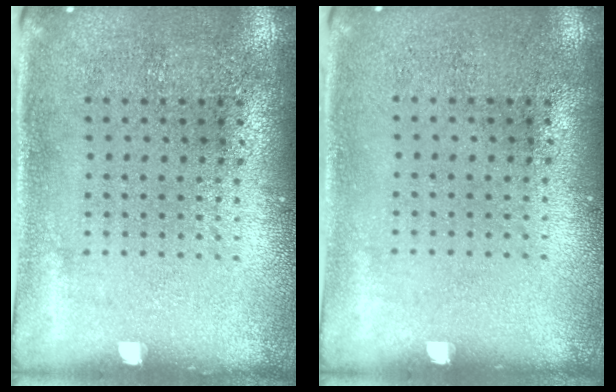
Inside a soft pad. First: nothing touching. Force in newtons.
{"total": 0.0}